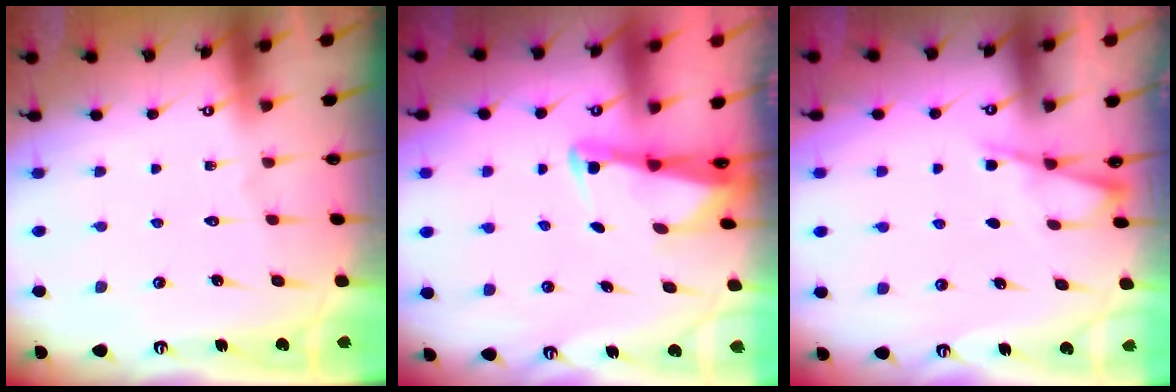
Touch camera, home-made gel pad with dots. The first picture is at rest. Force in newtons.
{"total": 2.4, "press": 2.4, "slide": 0.3}
{"total": 2.7, "press": 2.7, "slide": 0.3}